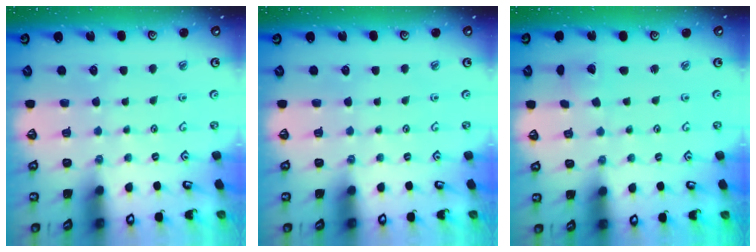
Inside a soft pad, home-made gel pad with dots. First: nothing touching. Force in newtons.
{"total": 0.0}
{"total": 2.1, "press": 2.1, "slide": 0.2}